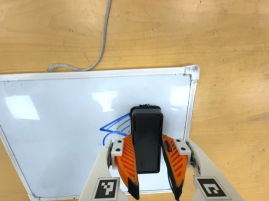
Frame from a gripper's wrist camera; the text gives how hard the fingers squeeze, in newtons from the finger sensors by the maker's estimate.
{"total": 10.0, "left": 9.6, "right": 10.3}